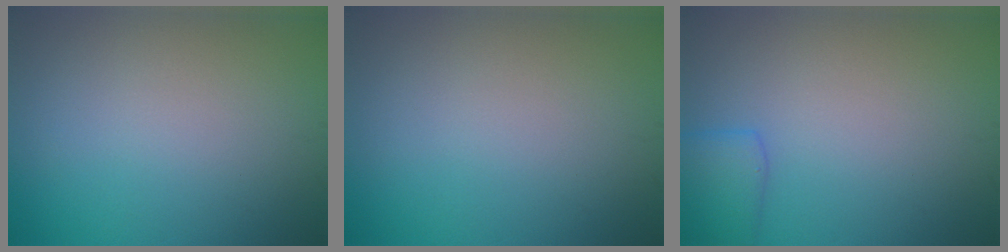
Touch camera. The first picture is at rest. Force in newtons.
{"total": 0.0}
{"total": 2.7, "press": 2.6, "slide": 0.2}